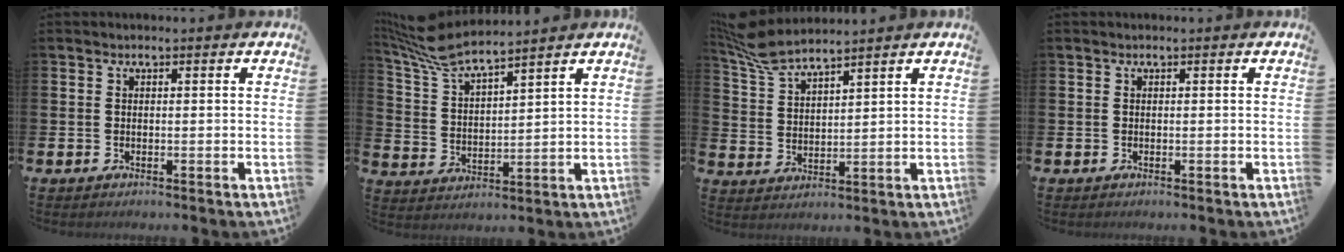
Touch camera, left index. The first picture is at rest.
{"total": 7.1, "force": [6.6, 0.8, 2.4], "torque": [-0.071, -0.035, 0.117]}
{"total": 6.4, "force": [6.0, 0.5, 1.9], "torque": [-0.057, -0.028, 0.110]}
{"total": 0.0}